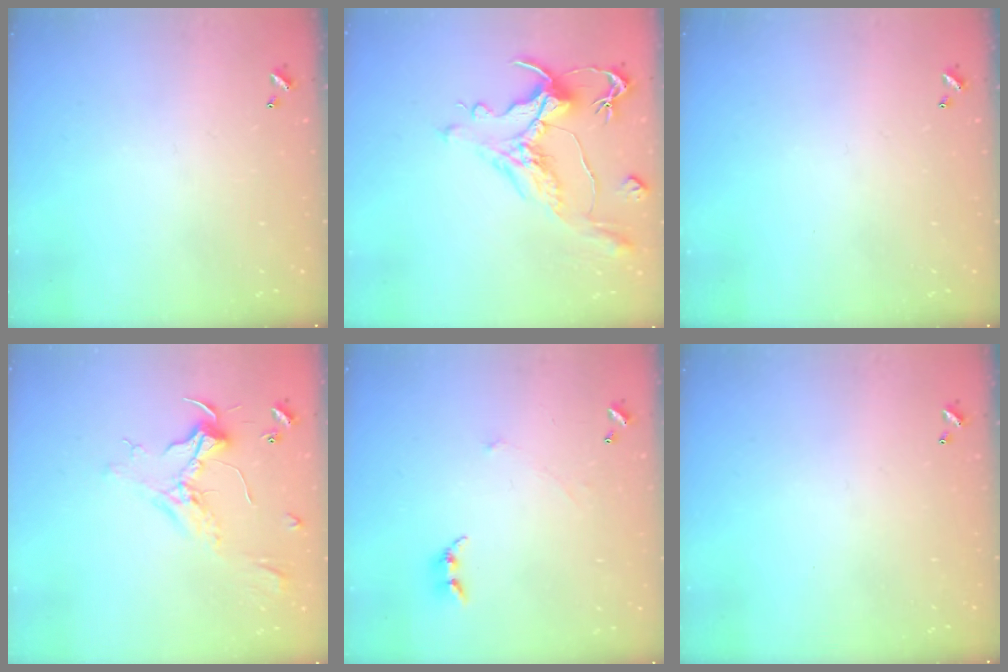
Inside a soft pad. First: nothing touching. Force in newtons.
{"total": 1.7, "press": 0.9, "slide": 1.4}
{"total": 0.0}
{"total": 2.3, "press": 2.2, "slide": 0.8}
{"total": 0.7, "press": 0.6, "slide": 0.5}
{"total": 0.0}